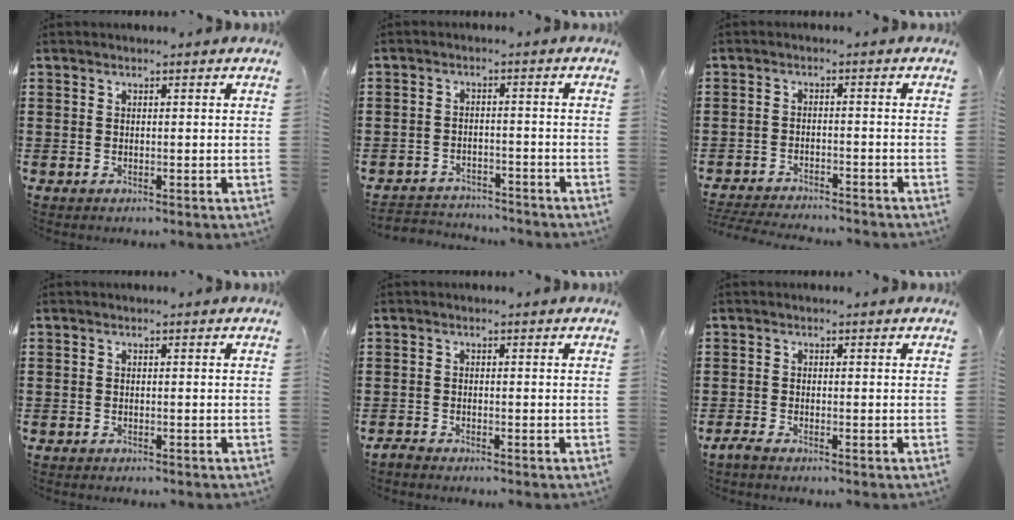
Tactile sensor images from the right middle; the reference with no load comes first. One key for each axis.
{"total": 3.0, "fx": -2.9, "fy": 0.7, "fz": -0.4, "tx": -0.002, "ty": 0.000, "tz": -0.066}
{"total": 3.4, "fx": -3.4, "fy": 0.1, "fz": 0.4, "tx": -0.015, "ty": -0.002, "tz": -0.074}
{"total": 0.6, "fx": -0.6, "fy": 0.1, "fz": 0.0, "tx": -0.002, "ty": 0.000, "tz": -0.014}
{"total": 1.2, "fx": -1.2, "fy": 0.2, "fz": 0.1, "tx": -0.007, "ty": 0.002, "tz": -0.025}
{"total": 1.3, "fx": -1.1, "fy": 0.1, "fz": 0.6, "tx": -0.020, "ty": -0.003, "tz": -0.024}